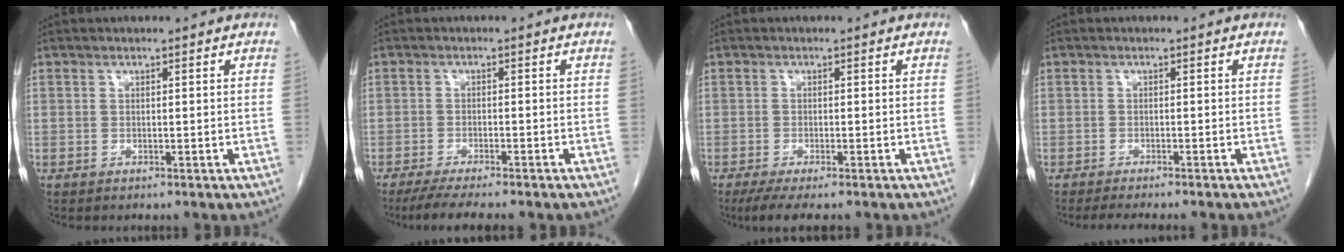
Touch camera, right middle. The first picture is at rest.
{"total": 7.5, "force": [-6.2, 0.5, 4.3], "torque": [-0.058, -0.014, -0.092]}
{"total": 5.4, "force": [-4.1, 0.8, 3.4], "torque": [-0.050, -0.012, -0.063]}
{"total": 6.1, "force": [-5.3, -0.1, 3.0], "torque": [-0.024, -0.009, -0.074]}